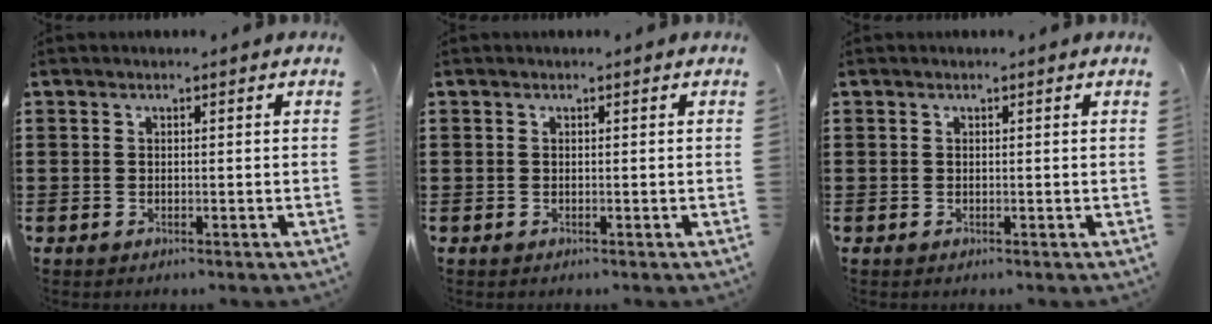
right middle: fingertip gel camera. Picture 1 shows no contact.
{"total": 0.0}
{"total": 0.0}